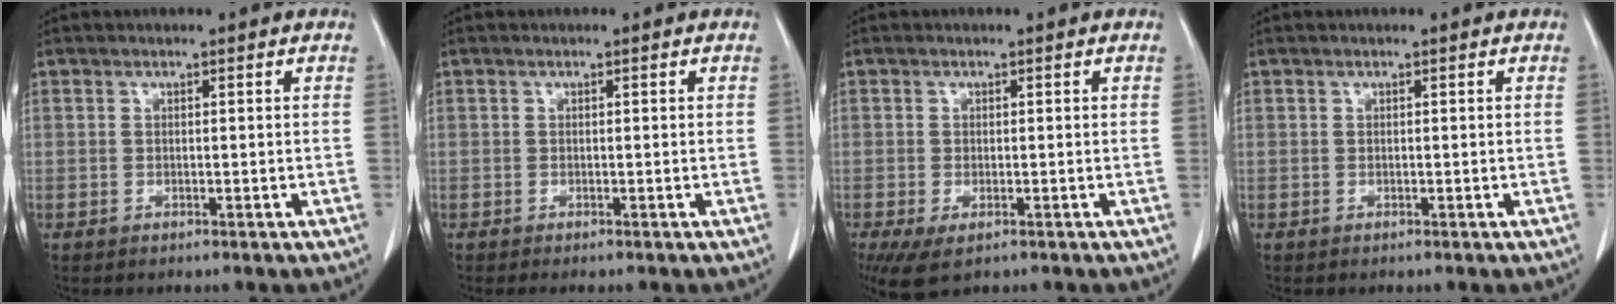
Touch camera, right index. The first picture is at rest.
{"total": 0.8, "force": [-0.6, 0.0, 0.5], "torque": [-0.010, -0.001, -0.009]}
{"total": 4.7, "force": [-2.8, 1.9, 3.3], "torque": [-0.060, -0.015, -0.044]}
{"total": 0.0}